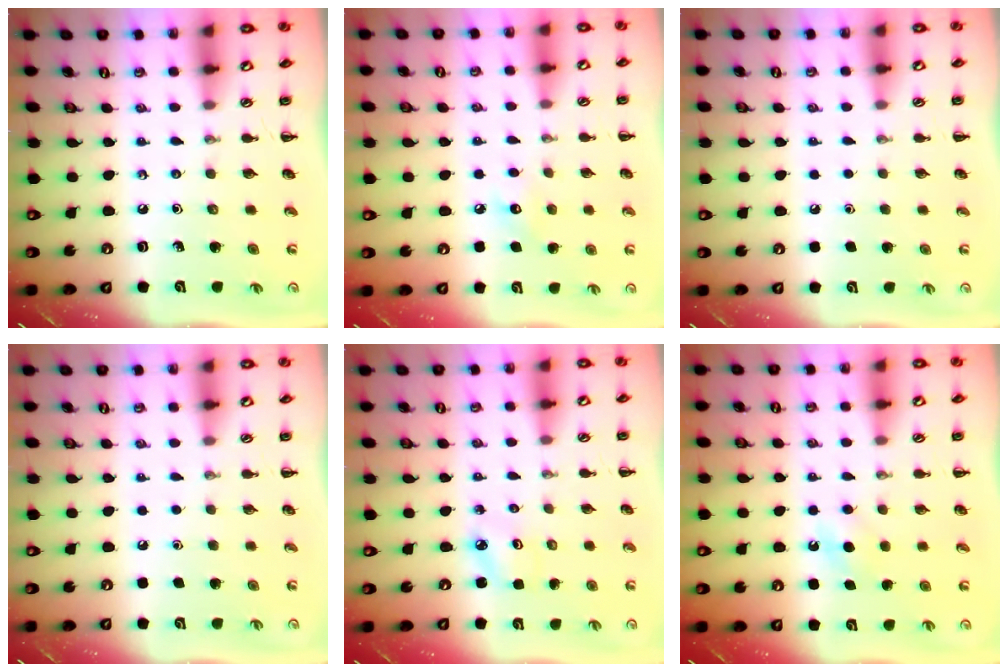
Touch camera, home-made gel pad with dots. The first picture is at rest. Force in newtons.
{"total": 6.2, "press": 6.0, "slide": 1.8}
{"total": 1.6, "press": 1.6, "slide": 0.1}
{"total": 1.8, "press": 1.8, "slide": 0.1}
{"total": 2.5, "press": 2.4, "slide": 0.6}
{"total": 4.9, "press": 4.8, "slide": 1.2}